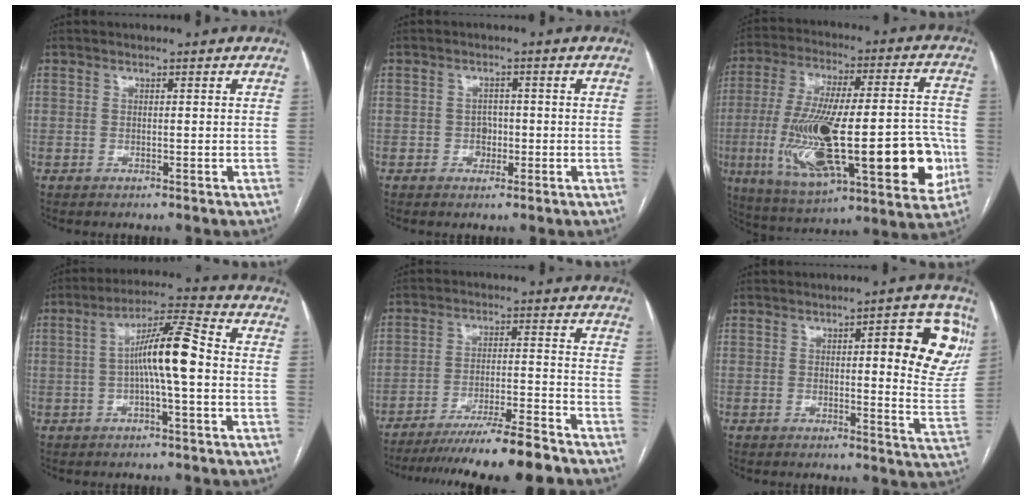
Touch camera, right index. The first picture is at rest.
{"total": 2.2, "force": [-0.6, 1.9, 1.1], "torque": [-0.010, 0.008, -0.004]}
{"total": 30.1, "force": [-6.7, 8.0, 28.2], "torque": [-0.453, -0.007, -0.087]}
{"total": 9.3, "force": [-0.6, 0.5, 9.2], "torque": [-0.164, 0.022, -0.017]}
{"total": 13.4, "force": [-11.6, -0.4, 6.6], "torque": [-0.091, -0.013, -0.186]}
{"total": 11.4, "force": [3.8, 2.3, 10.5], "torque": [-0.110, -0.003, 0.038]}